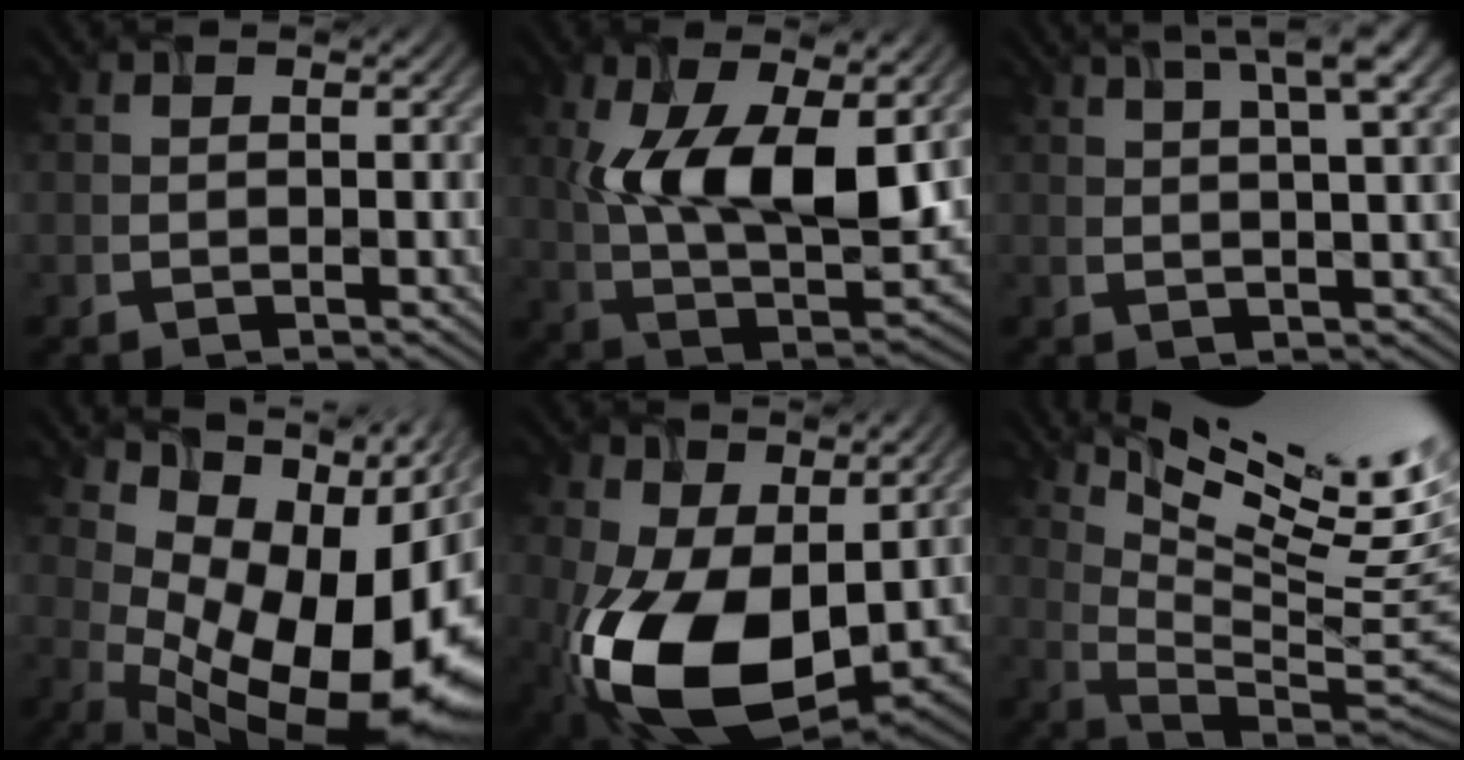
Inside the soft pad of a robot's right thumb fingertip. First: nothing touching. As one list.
[{"total": 14.2, "force": [2.1, 7.0, 12.2], "torque": [-0.212, -0.011, 0.037]}, {"total": 7.8, "force": [4.1, 1.5, 6.5], "torque": [-0.094, 0.017, 0.055]}, {"total": 17.4, "force": [-0.1, 10.2, 14.1], "torque": [-0.195, -0.034, 0.028]}, {"total": 14.9, "force": [-1.7, 9.6, 11.3], "torque": [-0.241, -0.033, -0.031]}, {"total": 15.9, "force": [8.6, 4.0, 12.7], "torque": [-0.192, 0.001, 0.128]}]